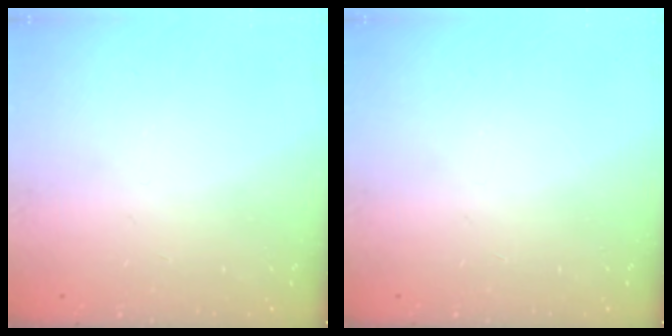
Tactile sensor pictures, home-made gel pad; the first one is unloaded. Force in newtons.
{"total": 0.0}